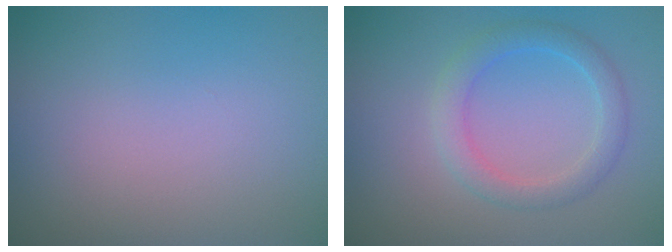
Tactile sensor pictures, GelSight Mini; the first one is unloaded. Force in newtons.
{"total": 2.9, "press": 2.9, "slide": 0.1}